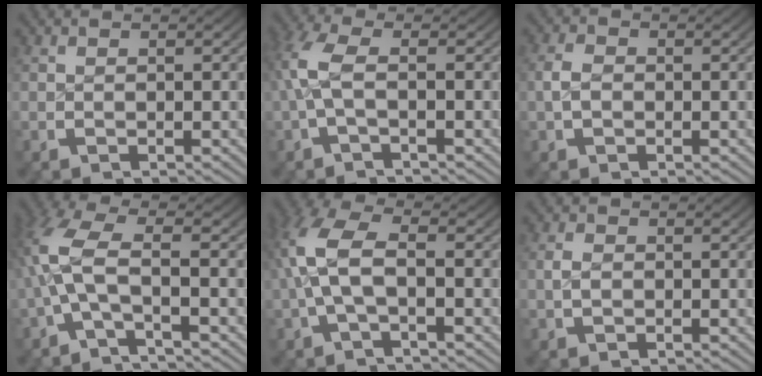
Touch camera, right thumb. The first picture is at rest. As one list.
[{"total": 4.0, "force": [-0.1, 1.8, 3.5], "torque": [-0.100, -0.005, 0.003]}, {"total": 2.0, "force": [-0.3, 1.6, 1.3], "torque": [-0.035, -0.005, -0.005]}, {"total": 6.1, "force": [-0.6, 2.8, 5.3], "torque": [-0.138, -0.012, -0.006]}, {"total": 6.4, "force": [0.2, 3.4, 5.5], "torque": [-0.135, -0.005, 0.006]}, {"total": 1.4, "force": [-0.2, 1.1, 0.9], "torque": [-0.026, -0.006, -0.001]}]